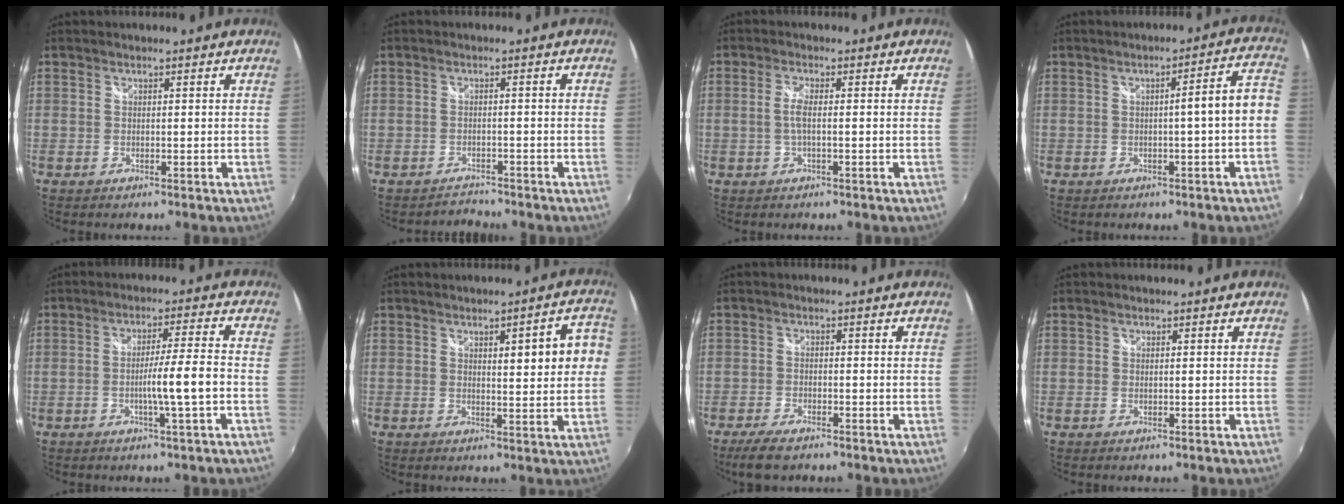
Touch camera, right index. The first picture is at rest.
{"total": 2.4, "force": [-2.1, 0.8, -0.7], "torque": [0.005, 0.008, -0.039]}
{"total": 2.5, "force": [-0.4, 0.2, 2.4], "torque": [-0.050, -0.001, -0.007]}
{"total": 5.7, "force": [-1.1, -0.3, 5.6], "torque": [-0.063, 0.023, -0.004]}
{"total": 6.5, "force": [-2.1, -0.9, 6.1], "torque": [-0.102, -0.006, -0.033]}
{"total": 8.0, "force": [1.5, 1.9, 7.6], "torque": [-0.083, 0.017, 0.029]}
{"total": 5.6, "force": [-4.4, 1.6, 3.1], "torque": [-0.082, -0.012, -0.081]}
{"total": 0.0}